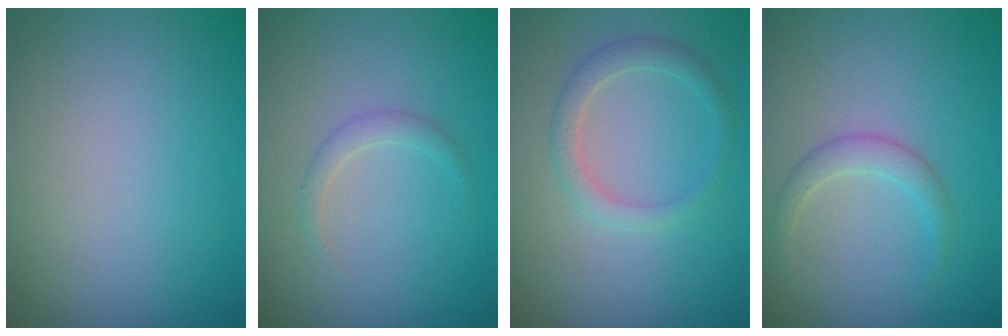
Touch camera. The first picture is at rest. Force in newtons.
{"total": 1.1, "press": 1.1, "slide": 0.1}
{"total": 2.0, "press": 2.0, "slide": 0.0}
{"total": 1.7, "press": 1.7, "slide": 0.1}